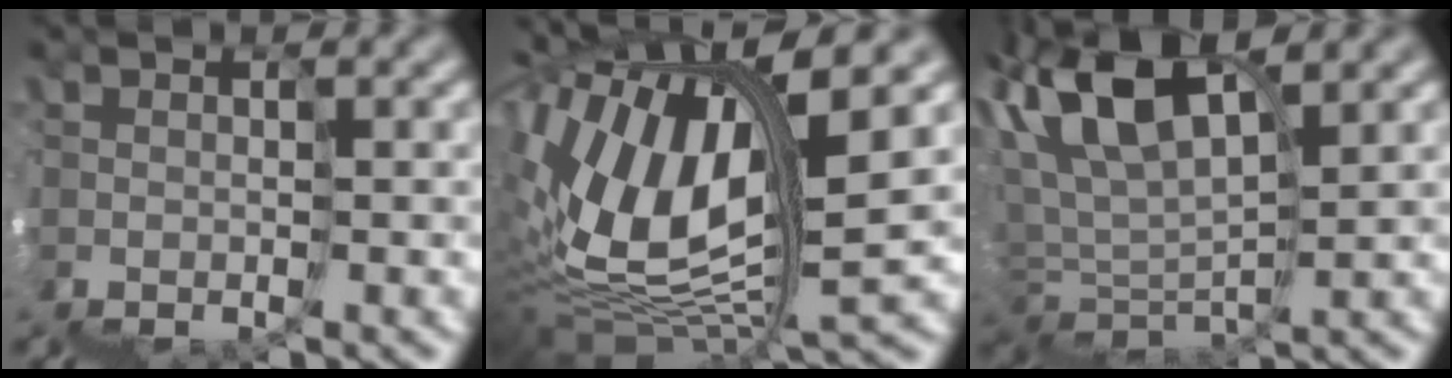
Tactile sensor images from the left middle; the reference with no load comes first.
{"total": 7.8, "force": [5.0, 2.6, 5.3], "torque": [-0.132, 0.037, 0.073]}
{"total": 4.0, "force": [3.9, -0.6, 0.3], "torque": [-0.019, 0.046, 0.050]}